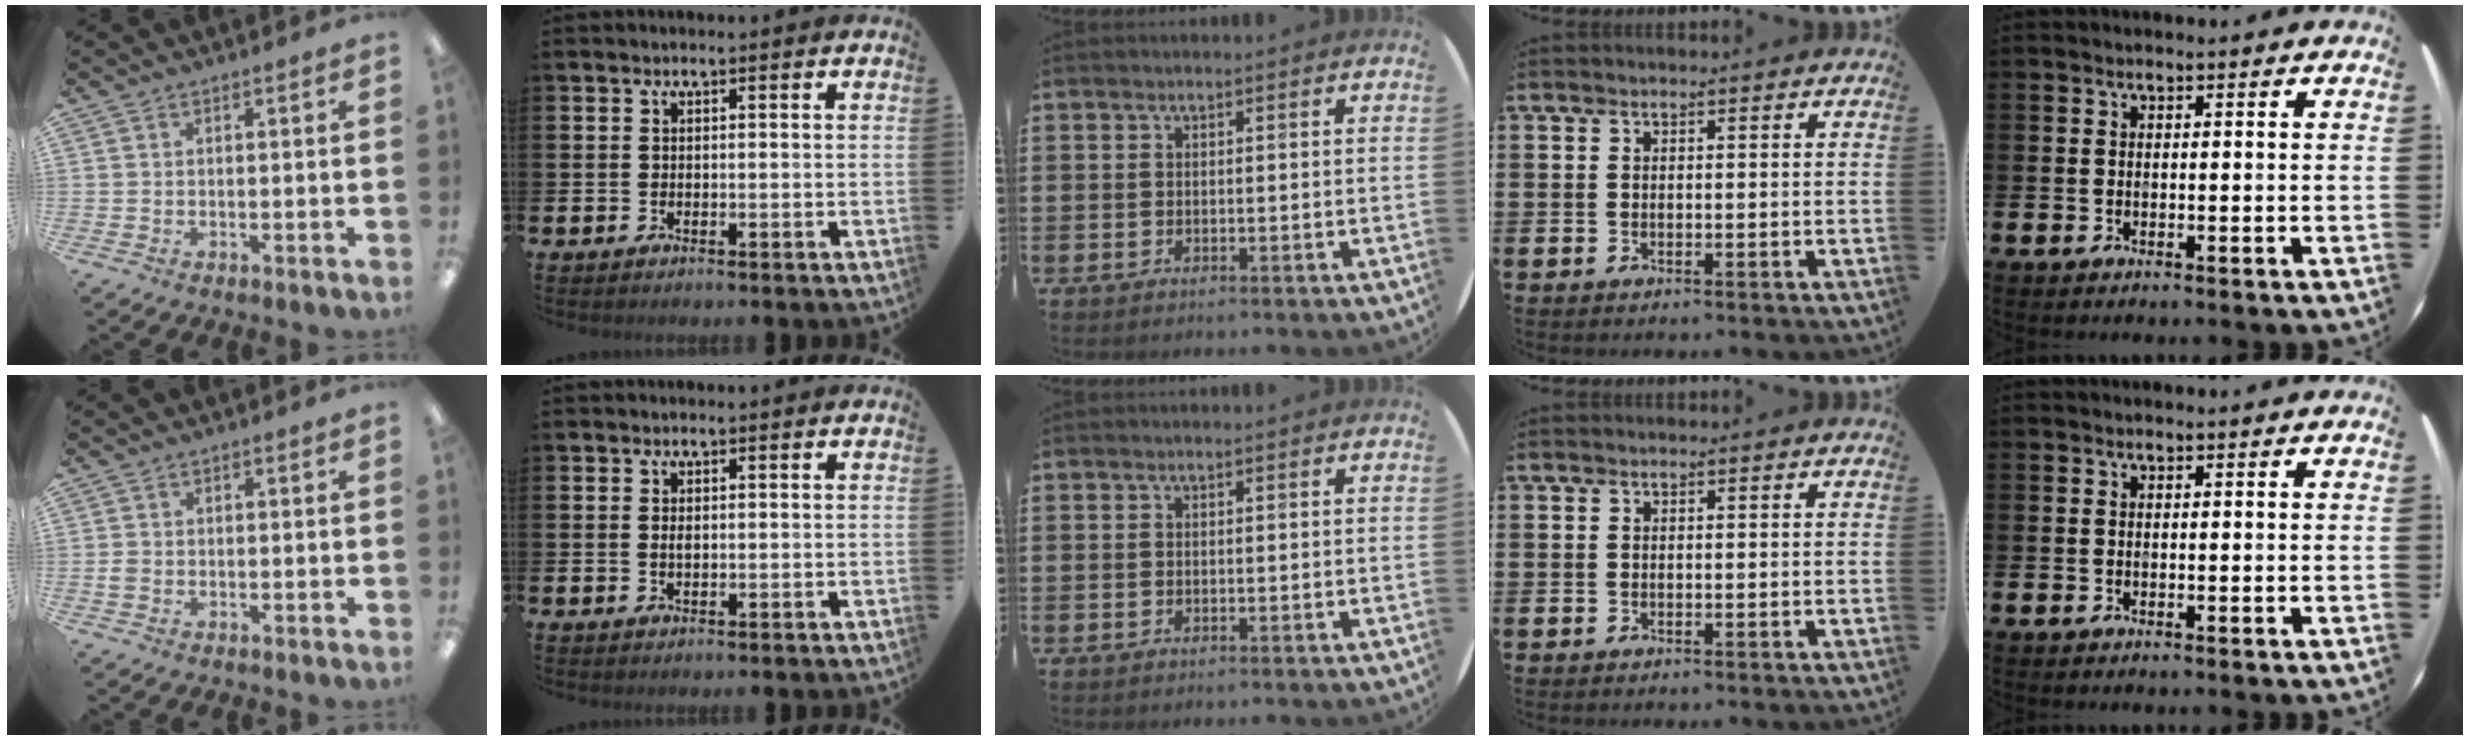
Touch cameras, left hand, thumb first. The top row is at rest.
{"thumb": {"total": 1.5, "force": [-0.4, 1.2, 0.8], "torque": [-0.014, 0.003, -0.008]}, "index": {"total": 0.7, "force": [0.2, 0.3, 0.6], "torque": [-0.004, -0.001, 0.001]}}